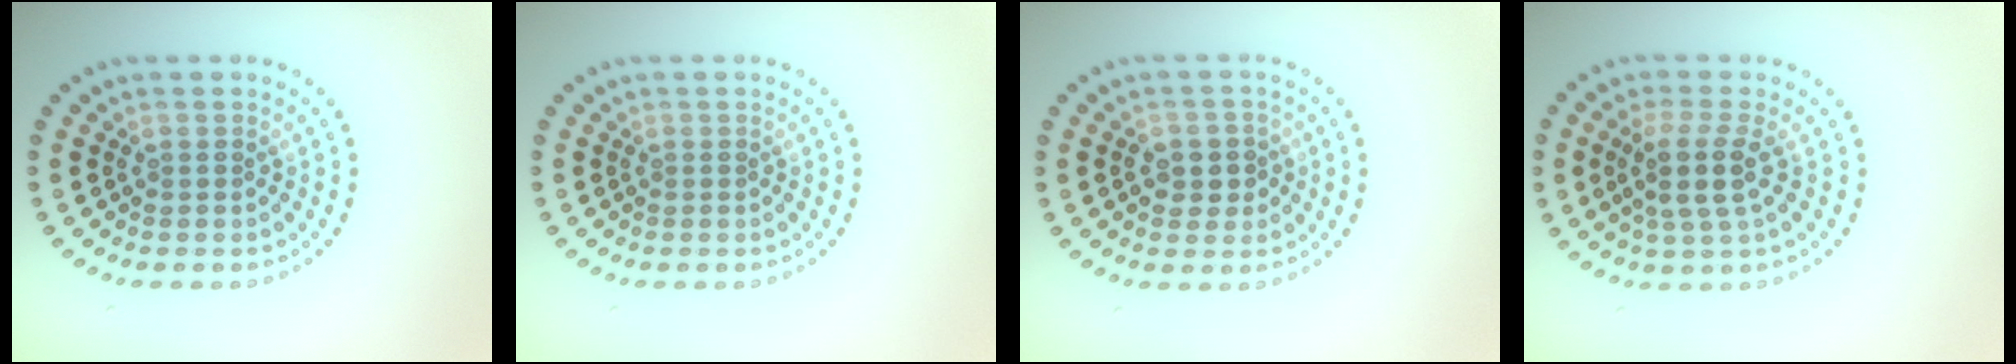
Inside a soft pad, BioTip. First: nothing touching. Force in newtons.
{"total": 0.0}
{"total": 2.5, "press": 2.5, "slide": 0.4}
{"total": 3.3, "press": 2.7, "slide": 2.0}